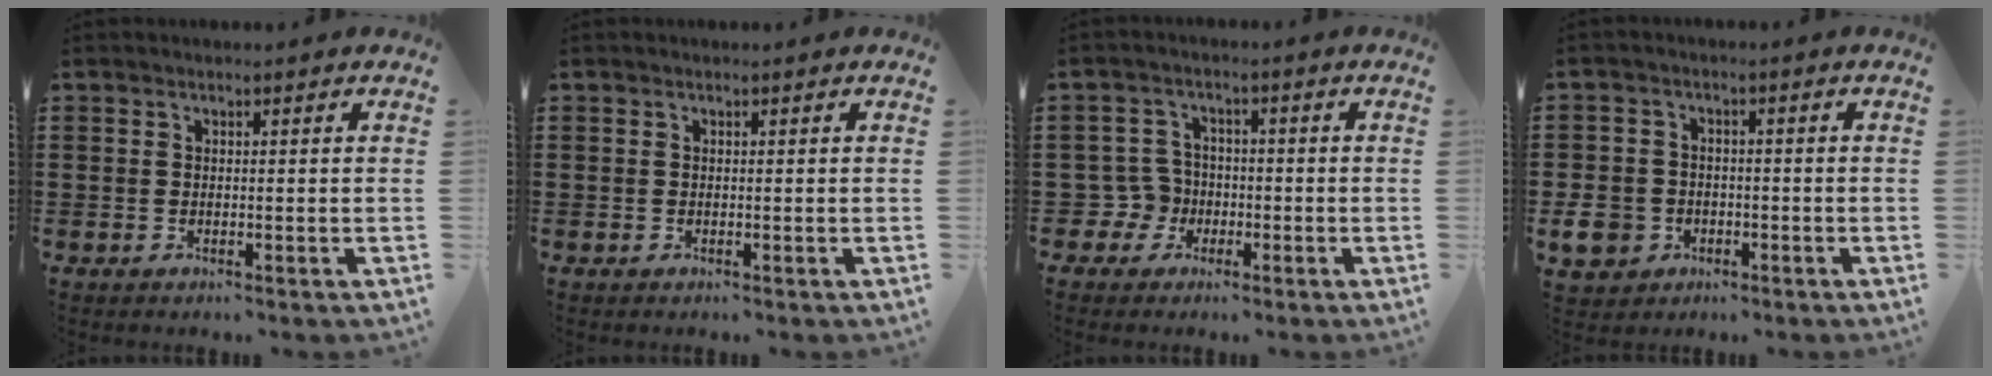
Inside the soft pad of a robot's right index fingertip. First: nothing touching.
{"total": 0.0}
{"total": 4.6, "force": [-1.3, 4.1, 1.5], "torque": [-0.065, 0.002, -0.030]}
{"total": 5.4, "force": [-2.1, 4.5, 2.1], "torque": [-0.072, 0.002, -0.045]}